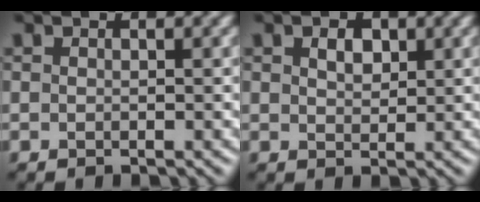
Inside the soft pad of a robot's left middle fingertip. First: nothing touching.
{"total": 1.8, "force": [0.8, 1.2, 1.2], "torque": [-0.020, 0.002, 0.014]}